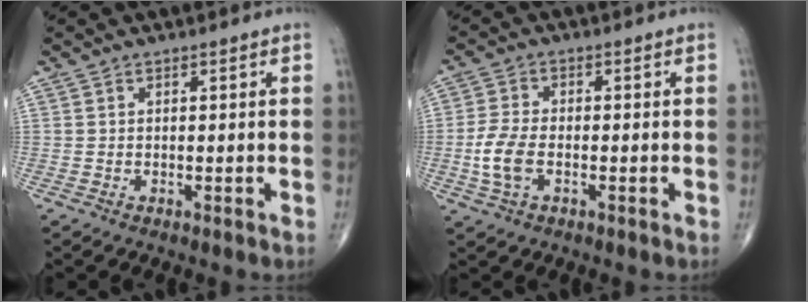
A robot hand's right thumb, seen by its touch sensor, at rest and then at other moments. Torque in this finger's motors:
{"motor_torque": [-0.23, 0.54, 0.65, -0.09, 0.22]}